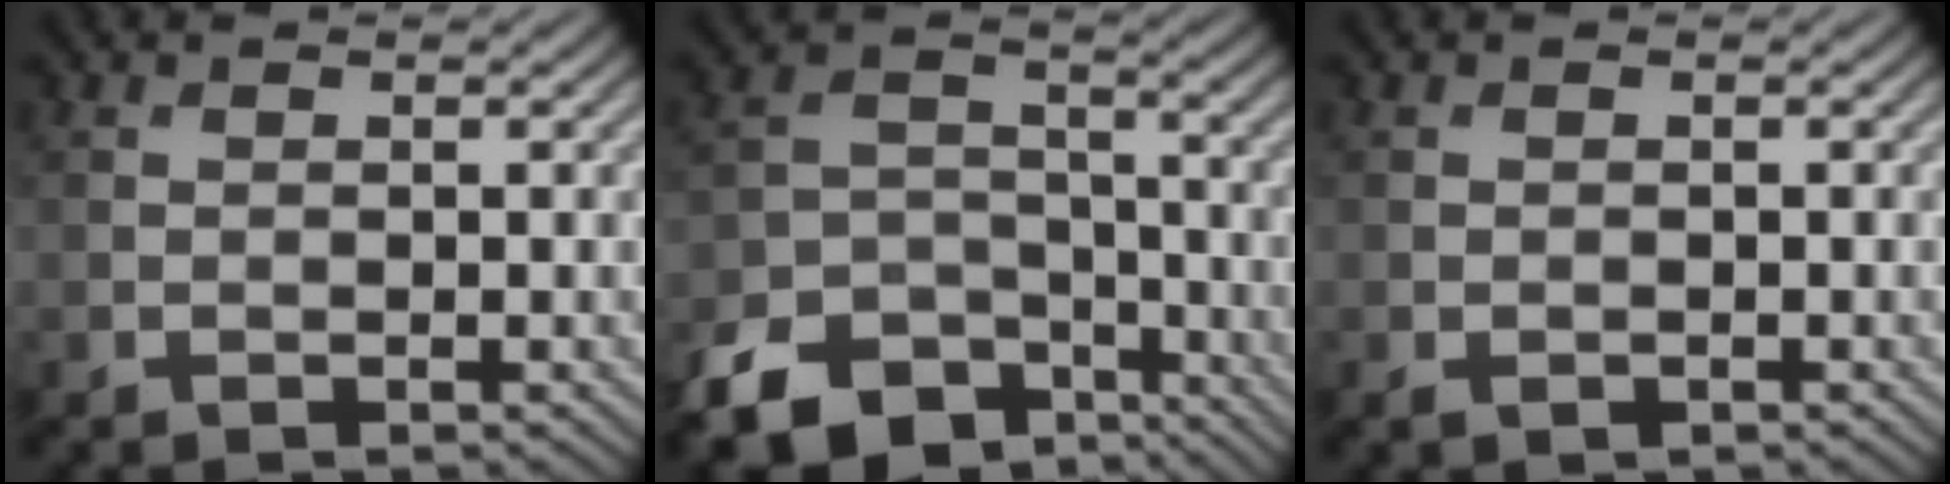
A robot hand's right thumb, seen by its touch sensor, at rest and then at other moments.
{"total": 12.0, "force": [-8.7, 6.3, 5.3], "torque": [-0.119, -0.021, -0.154]}
{"total": 0.9, "force": [-0.5, 0.6, 0.4], "torque": [-0.008, -0.006, -0.009]}